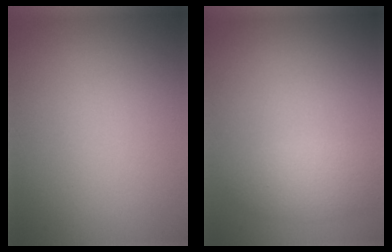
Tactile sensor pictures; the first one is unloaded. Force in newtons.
{"total": 2.3, "press": 2.3, "slide": 0.0}